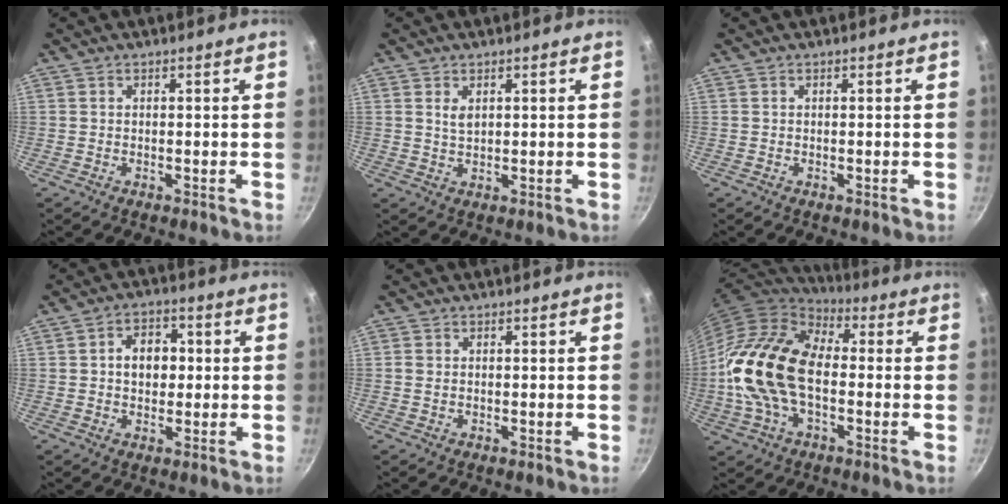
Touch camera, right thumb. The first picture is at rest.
{"total": 2.4, "force": [1.0, 1.4, 1.7], "torque": [-0.028, -0.004, 0.020]}
{"total": 0.0}
{"total": 6.7, "force": [0.5, 5.1, 4.4], "torque": [-0.037, 0.011, 0.001]}
{"total": 1.2, "force": [0.1, 1.0, 0.6], "torque": [-0.010, 0.003, 0.000]}
{"total": 20.1, "force": [-1.6, 12.5, 15.7], "torque": [-0.277, 0.029, -0.041]}